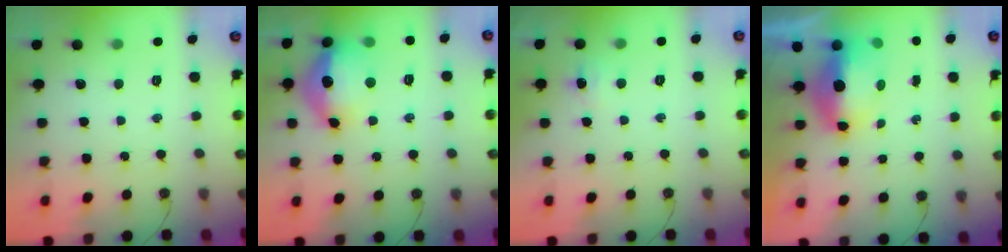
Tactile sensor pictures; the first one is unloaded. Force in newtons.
{"total": 16.2, "press": 16.1, "slide": 1.5}
{"total": 5.5, "press": 5.4, "slide": 1.2}
{"total": 7.7, "press": 7.6, "slide": 1.4}